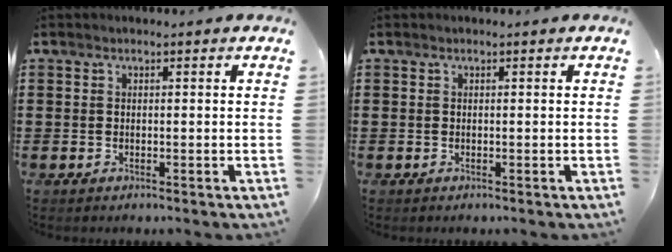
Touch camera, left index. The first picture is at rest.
{"total": 0.0}